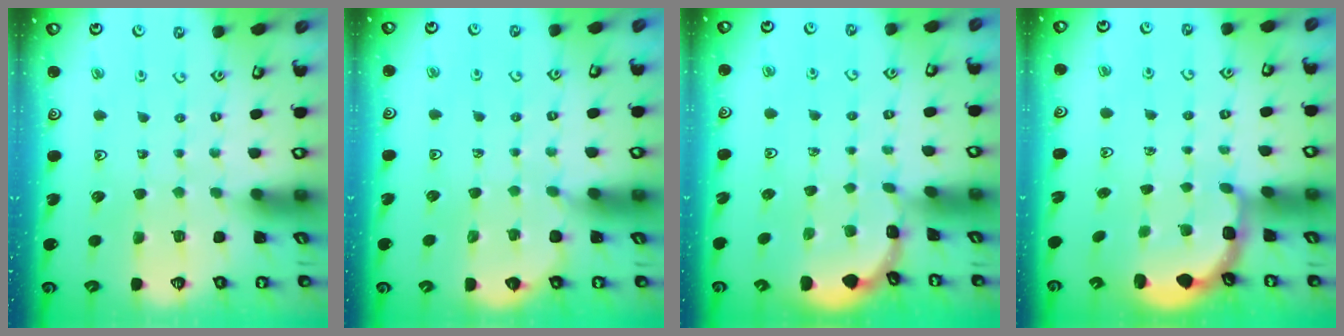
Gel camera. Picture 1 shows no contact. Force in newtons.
{"total": 2.3, "press": 2.3, "slide": 0.1}
{"total": 2.4, "press": 2.4, "slide": 0.3}
{"total": 3.2, "press": 2.5, "slide": 2.1}